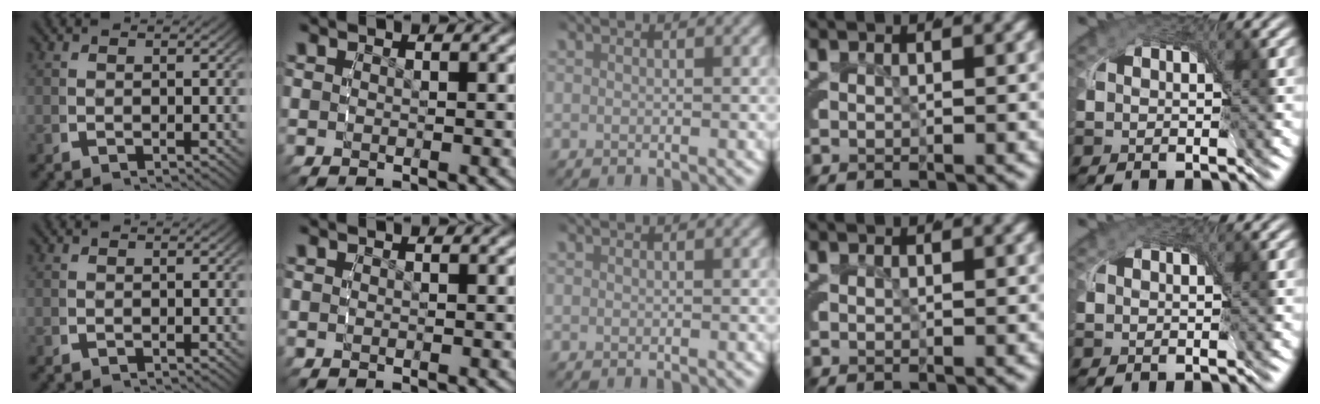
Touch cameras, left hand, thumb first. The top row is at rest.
{}